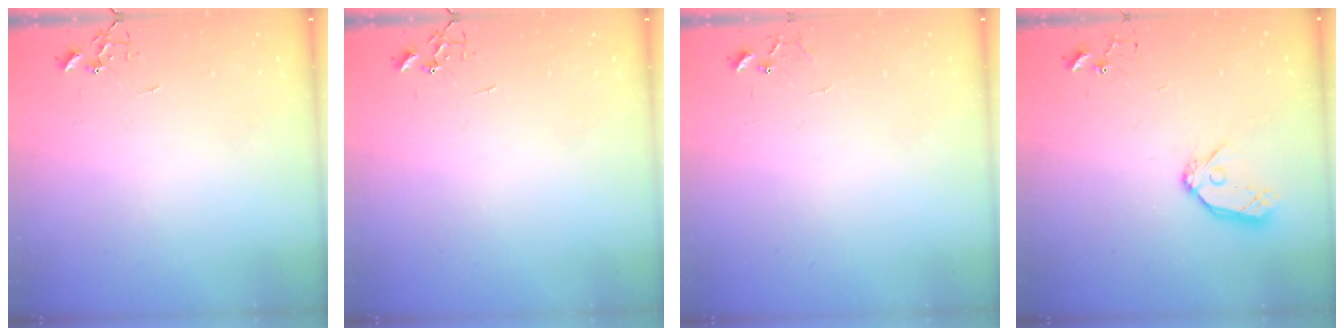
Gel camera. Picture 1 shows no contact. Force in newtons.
{"total": 0.0}
{"total": 6.6, "press": 6.6, "slide": 0.5}
{"total": 11.0, "press": 10.9, "slide": 1.1}